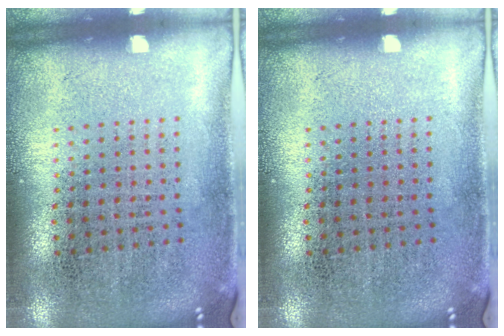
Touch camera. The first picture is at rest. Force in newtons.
{"total": 0.0}